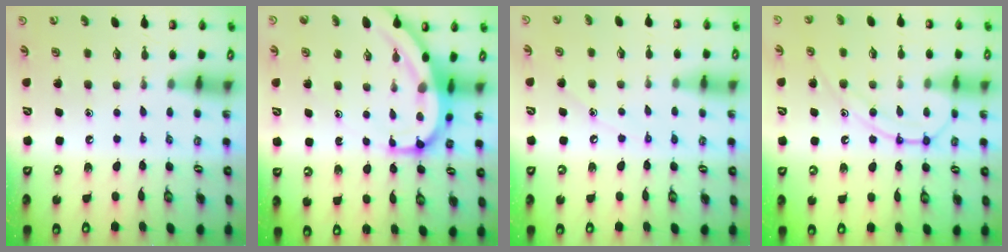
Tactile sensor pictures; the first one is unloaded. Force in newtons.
{"total": 9.8, "press": 9.7, "slide": 1.0}
{"total": 5.7, "press": 5.7, "slide": 0.6}
{"total": 13.2, "press": 13.2, "slide": 1.2}